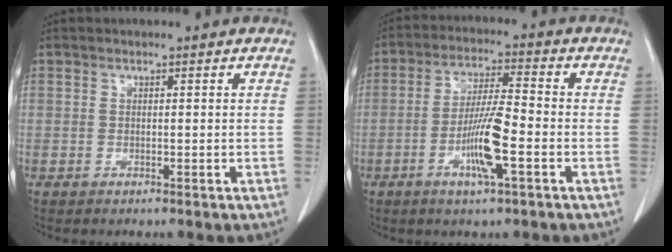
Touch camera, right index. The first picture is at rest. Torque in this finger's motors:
{"motor_torque": [0.14, 0.28, 0.11, 0.07]}